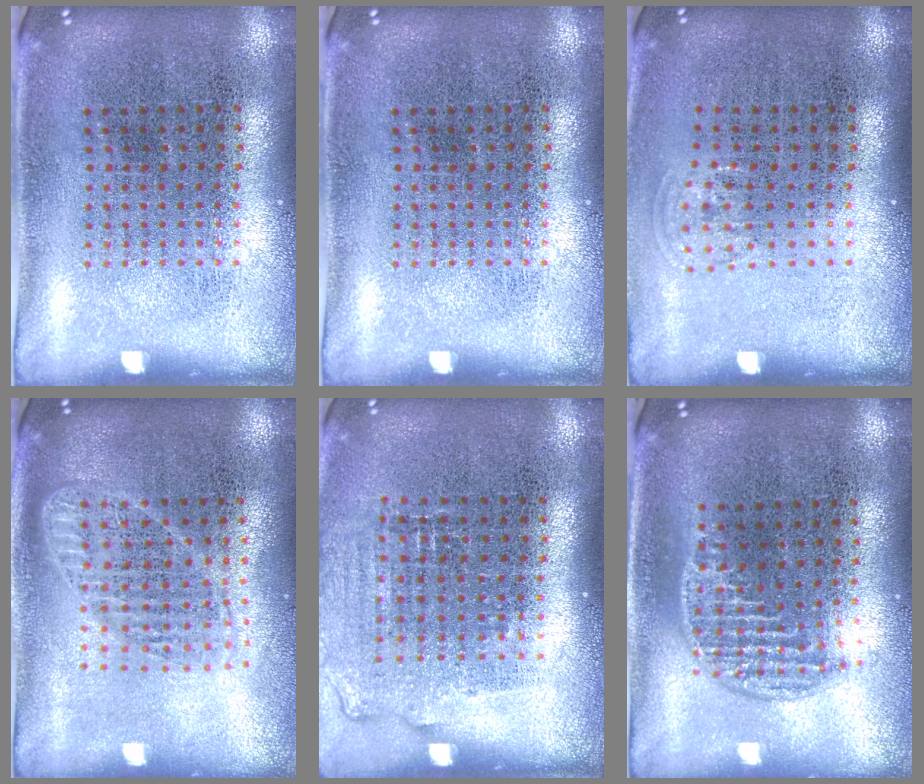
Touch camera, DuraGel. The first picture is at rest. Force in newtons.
{"total": 0.0}
{"total": 0.7, "press": 0.5, "slide": 0.4}
{"total": 1.8, "press": 1.6, "slide": 0.9}
{"total": 1.1, "press": 1.1, "slide": 0.4}
{"total": 1.3, "press": 1.1, "slide": 0.6}